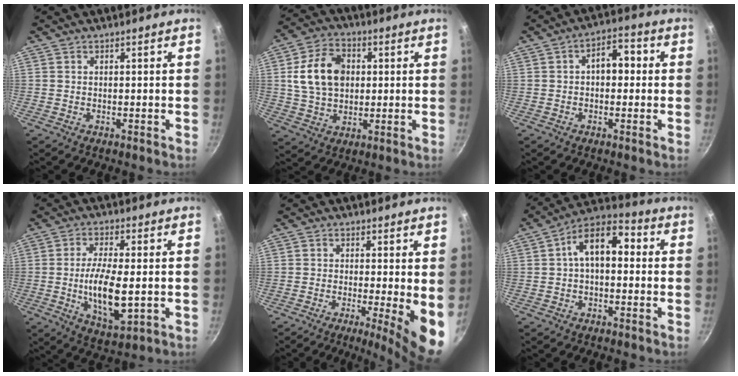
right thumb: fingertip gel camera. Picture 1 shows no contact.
{"total": 13.0, "force": [2.1, 9.5, 8.6], "torque": [-0.132, 0.009, 0.031]}
{"total": 6.4, "force": [0.5, 4.0, 4.9], "torque": [-0.043, 0.021, -0.003]}
{"total": 11.5, "force": [-1.1, 4.1, 10.6], "torque": [-0.202, -0.008, -0.017]}
{"total": 8.4, "force": [-1.0, 1.6, 8.1], "torque": [-0.101, -0.012, -0.012]}
{"total": 11.1, "force": [1.2, 6.5, 8.9], "torque": [-0.117, 0.036, 0.003]}